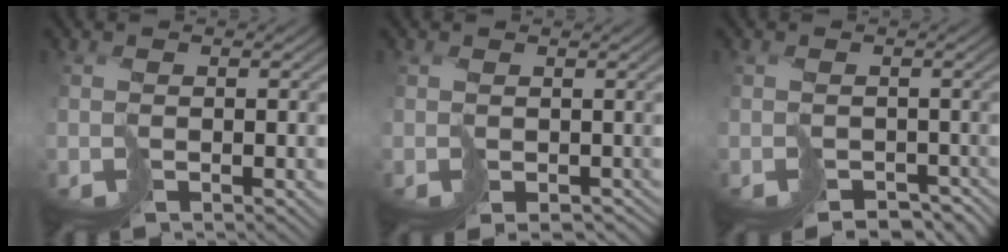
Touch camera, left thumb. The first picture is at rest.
{"total": 1.6, "force": [-0.2, 1.4, 0.8], "torque": [-0.009, -0.010, 0.004]}
{"total": 3.5, "force": [-2.5, 2.3, 0.8], "torque": [-0.001, -0.014, -0.023]}